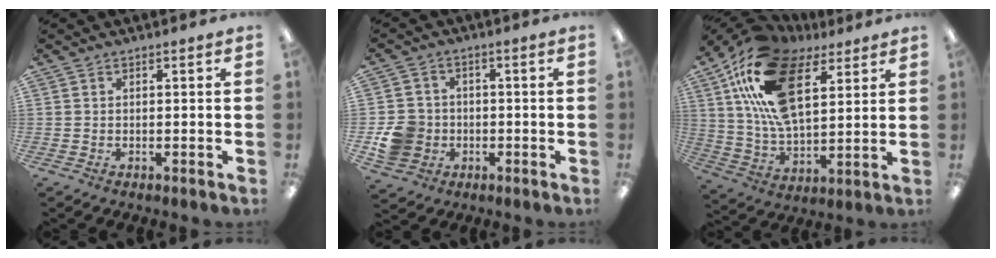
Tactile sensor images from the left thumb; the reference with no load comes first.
{"total": 8.6, "force": [-1.9, 7.9, 2.8], "torque": [-0.065, 0.017, -0.031]}
{"total": 22.9, "force": [11.0, 12.1, 16.0], "torque": [-0.317, -0.034, 0.193]}